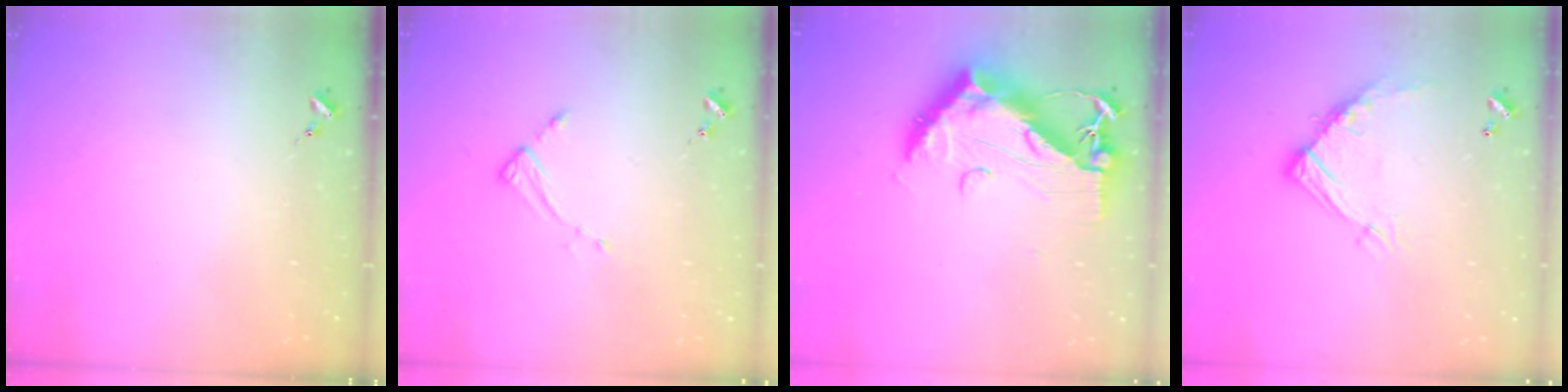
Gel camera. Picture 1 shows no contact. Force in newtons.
{"total": 2.7, "press": 2.7, "slide": 0.4}
{"total": 17.0, "press": 17.0, "slide": 1.4}
{"total": 13.2, "press": 13.1, "slide": 0.8}